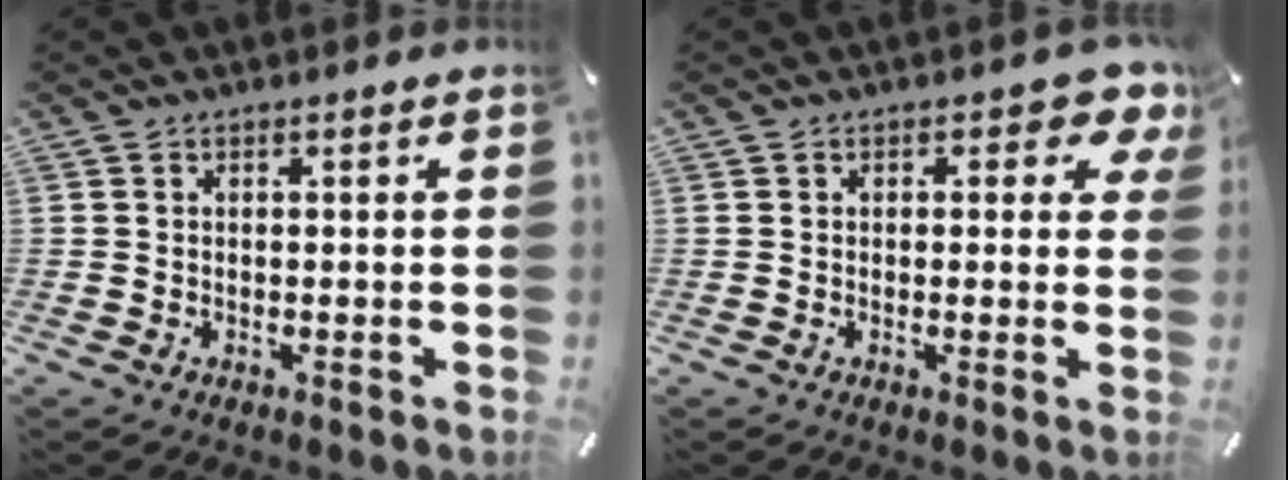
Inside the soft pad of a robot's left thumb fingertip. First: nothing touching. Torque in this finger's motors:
{"motor_torque": [0.85, 0.99, 0.49, -0.60, 0.08]}